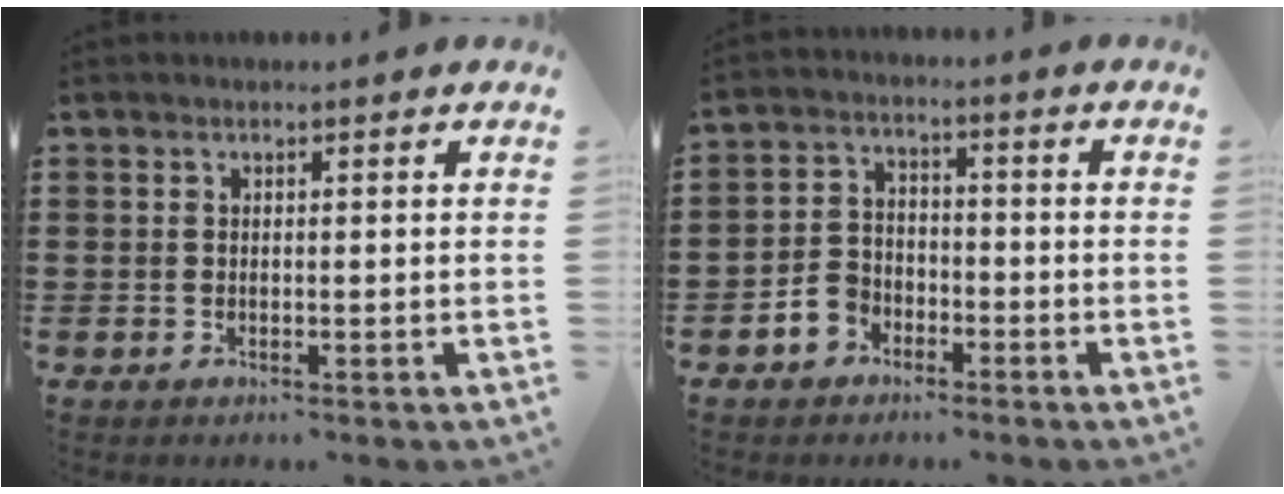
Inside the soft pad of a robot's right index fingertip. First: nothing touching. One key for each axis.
{"total": 4.4, "fx": -2.8, "fy": 3.2, "fz": 1.2, "tx": -0.044, "ty": 0.008, "tz": -0.059}